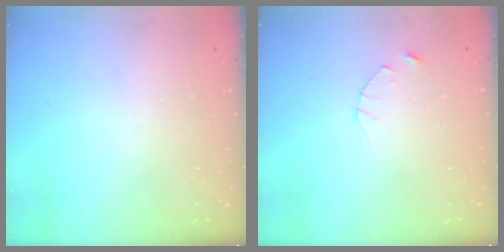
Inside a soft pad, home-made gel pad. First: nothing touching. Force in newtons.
{"total": 2.5, "press": 2.4, "slide": 0.3}